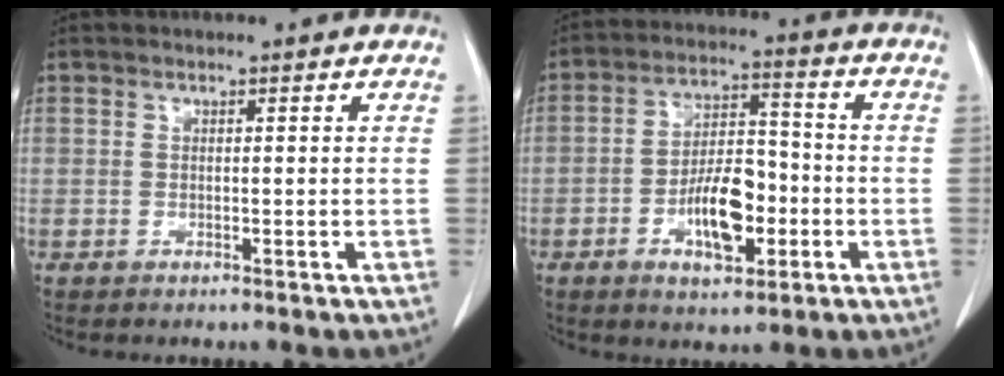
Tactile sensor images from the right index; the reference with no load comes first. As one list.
[{"total": 10.0, "force": [-3.2, 4.2, 8.5], "torque": [-0.155, 0.012, -0.052]}]